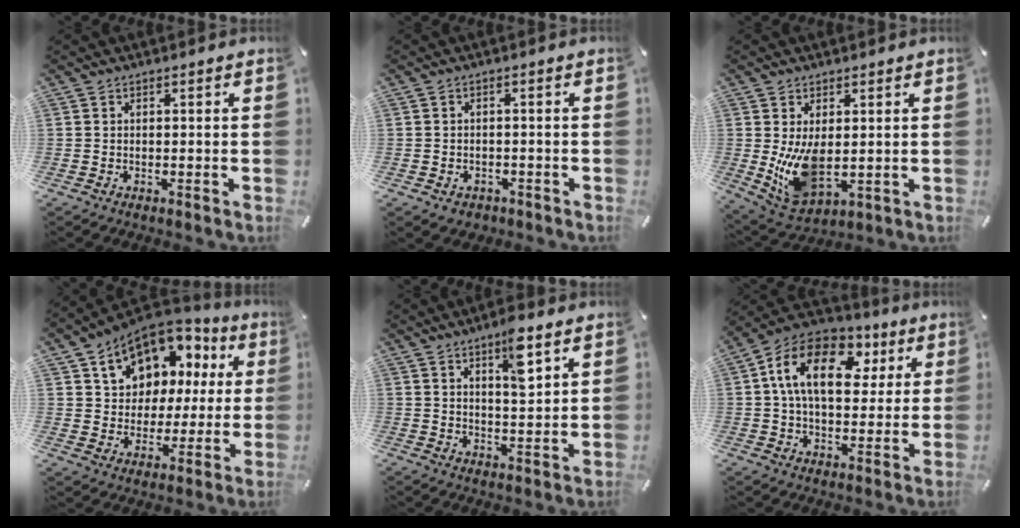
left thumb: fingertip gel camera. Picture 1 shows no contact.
{"total": 2.4, "force": [-1.3, 1.9, 0.7], "torque": [-0.010, 0.006, -0.026]}
{"total": 11.1, "force": [0.8, 6.7, 8.8], "torque": [-0.174, -0.018, 0.020]}
{"total": 11.9, "force": [6.6, 9.2, 3.6], "torque": [-0.074, -0.048, 0.122]}
{"total": 8.4, "force": [5.2, 2.2, 6.2], "torque": [-0.095, -0.025, 0.082]}
{"total": 17.1, "force": [5.0, 11.1, 12.0], "torque": [-0.214, -0.002, 0.087]}